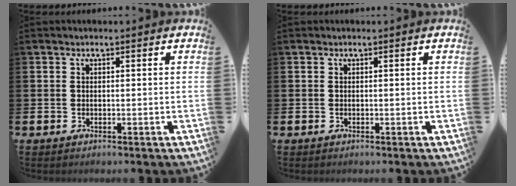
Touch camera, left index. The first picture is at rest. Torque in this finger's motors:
{"motor_torque": [0.00, -0.01, 0.00, 0.00]}